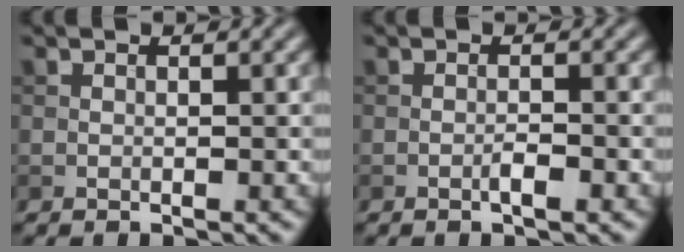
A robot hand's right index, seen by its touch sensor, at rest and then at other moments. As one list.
[{"total": 1.2, "force": [-0.7, 0.2, 1.0], "torque": [-0.018, 0.001, -0.012]}]